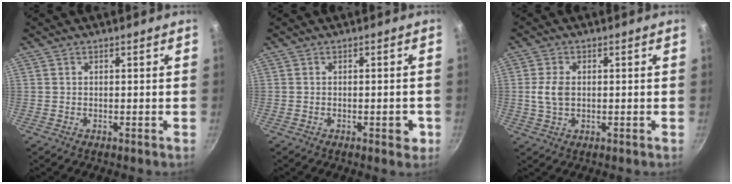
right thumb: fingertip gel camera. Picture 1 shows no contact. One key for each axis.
{"total": 3.0, "fx": -1.1, "fy": 1.3, "fz": 2.5, "tx": -0.022, "ty": 0.003, "tz": -0.015}
{"total": 4.7, "fx": 0.2, "fy": 3.1, "fz": 3.5, "tx": -0.069, "ty": 0.004, "tz": 0.002}